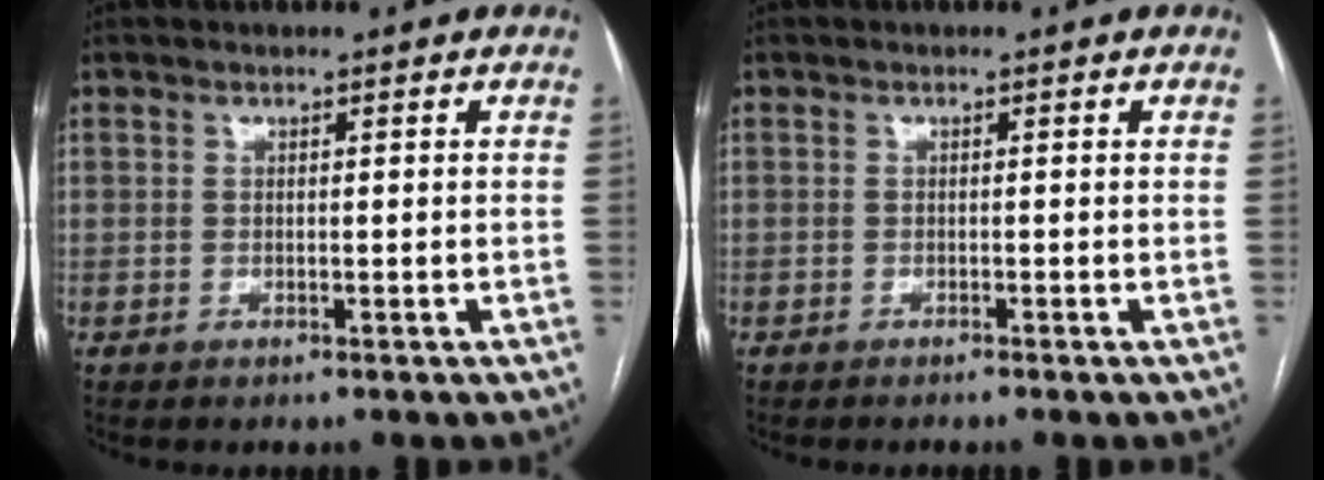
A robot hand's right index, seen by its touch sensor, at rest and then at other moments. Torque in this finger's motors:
{"motor_torque": [-0.02, 0.06, -0.06, 0.01]}